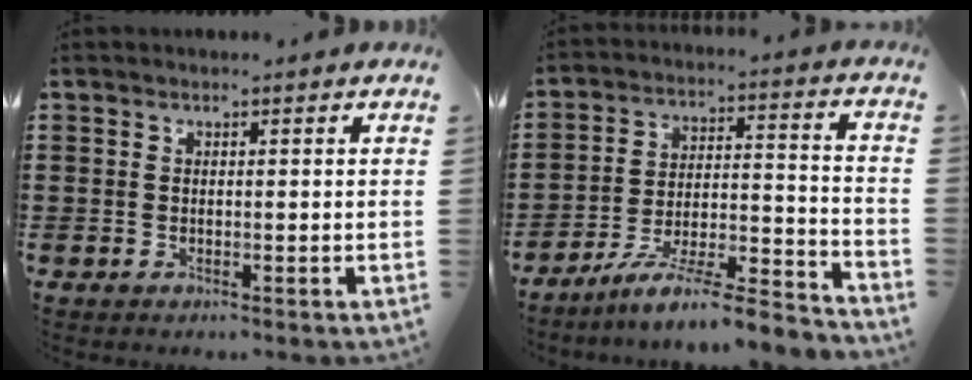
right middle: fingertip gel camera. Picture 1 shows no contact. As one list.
[{"total": 8.5, "force": [-7.5, -0.1, 4.2], "torque": [-0.069, 0.002, -0.146]}]